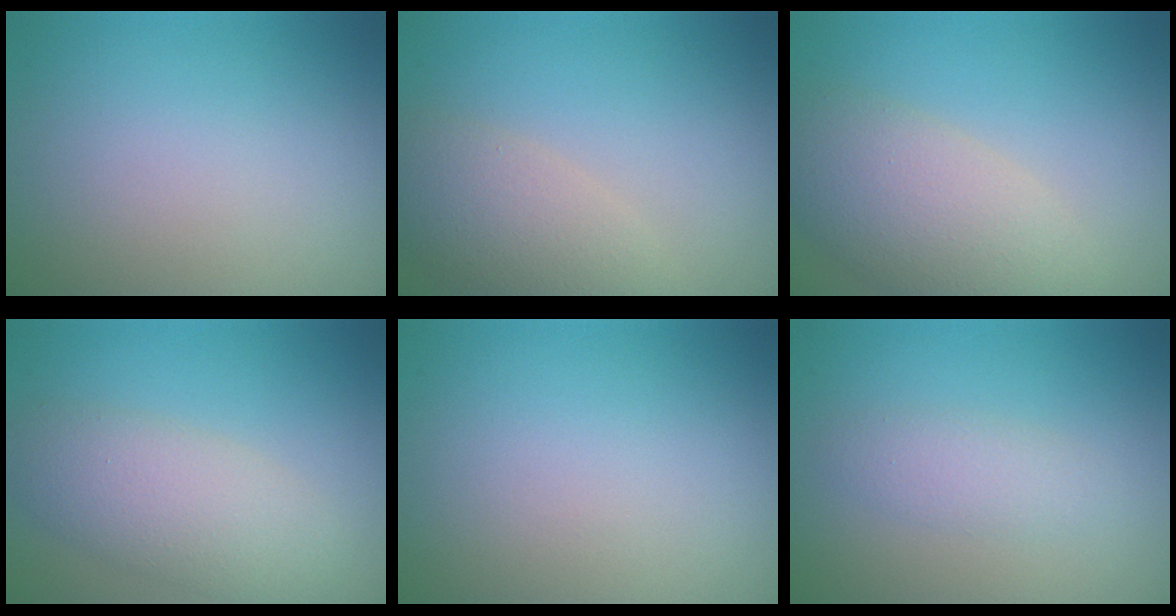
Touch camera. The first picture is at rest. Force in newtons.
{"total": 4.7, "press": 4.7, "slide": 0.5}
{"total": 6.3, "press": 6.3, "slide": 0.5}
{"total": 4.6, "press": 4.6, "slide": 0.4}
{"total": 0.0}
{"total": 1.8, "press": 1.8, "slide": 0.1}